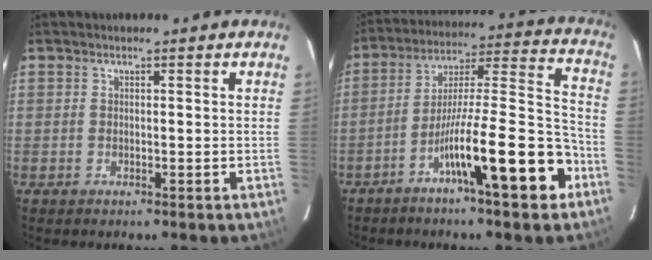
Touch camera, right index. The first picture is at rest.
{"total": 16.4, "force": [-8.2, 1.1, 14.2], "torque": [-0.229, 0.005, -0.133]}